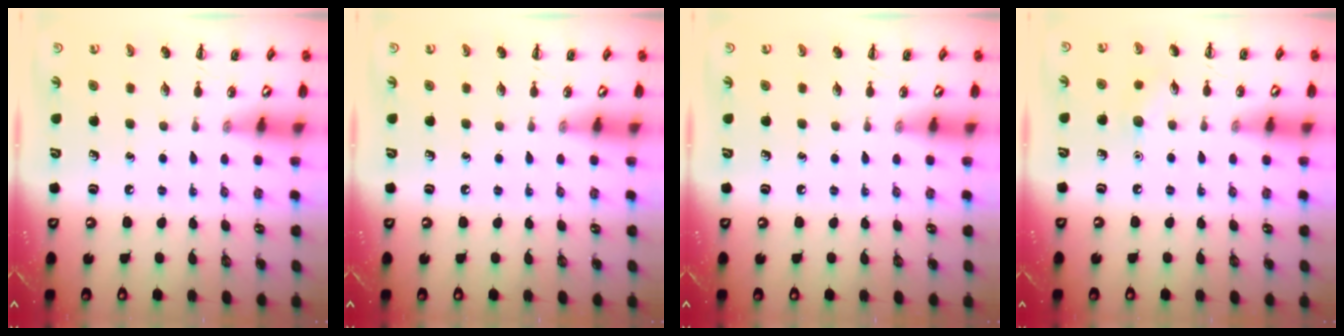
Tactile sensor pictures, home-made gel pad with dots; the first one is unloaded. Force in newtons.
{"total": 0.0}
{"total": 0.0}
{"total": 5.9, "press": 5.6, "slide": 1.7}